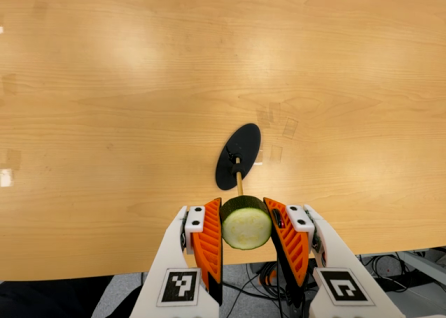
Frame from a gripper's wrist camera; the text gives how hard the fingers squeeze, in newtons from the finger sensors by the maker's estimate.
{"total": 10.9, "left": 9.6, "right": 12.1}